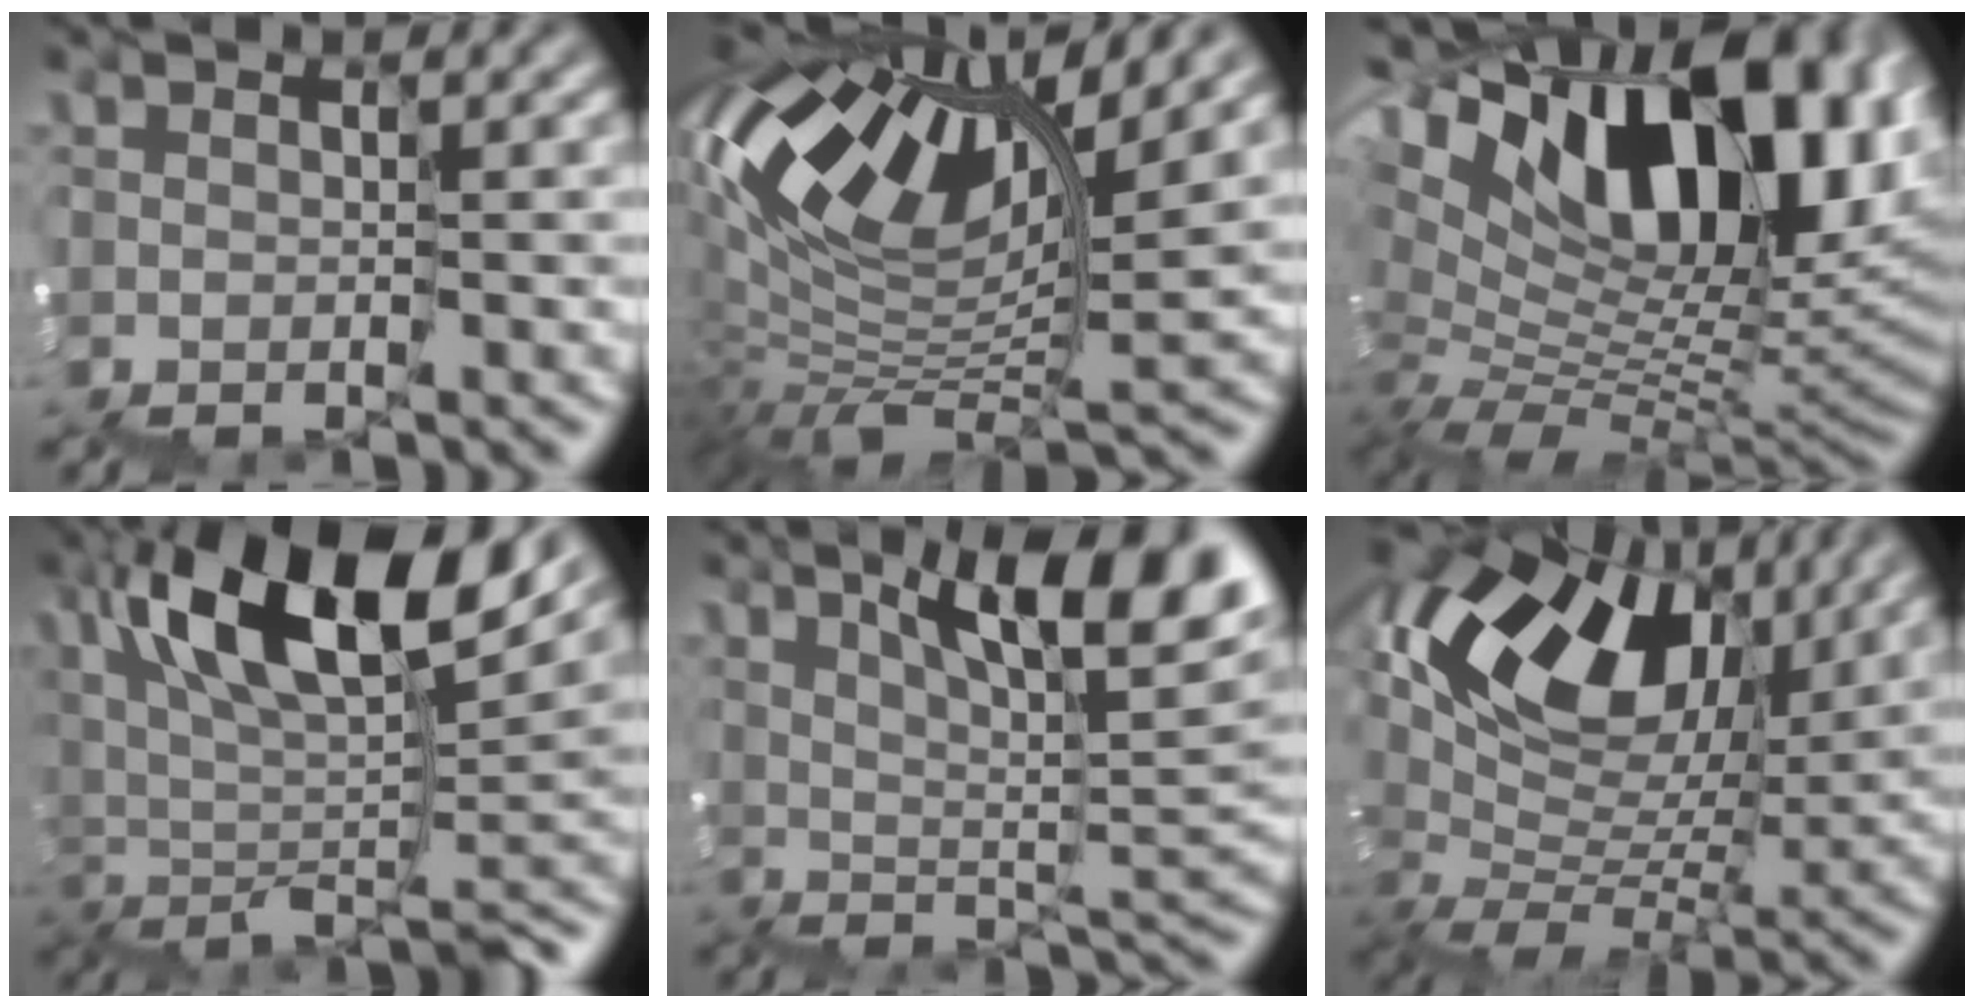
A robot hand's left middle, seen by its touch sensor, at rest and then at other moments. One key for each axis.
{"total": 10.3, "fx": 5.4, "fy": 2.8, "fz": 8.2, "tx": -0.176, "ty": 0.023, "tz": 0.097}
{"total": 15.0, "fx": 6.2, "fy": 7.9, "fz": 11.1, "tx": -0.195, "ty": 0.013, "tz": 0.122}
{"total": 11.8, "fx": 7.0, "fy": 2.7, "fz": 9.0, "tx": -0.145, "ty": 0.022, "tz": 0.122}
{"total": 9.1, "fx": 4.8, "fy": 1.1, "fz": 7.7, "tx": -0.102, "ty": 0.015, "tz": 0.085}
{"total": 11.2, "fx": 5.5, "fy": 6.3, "fz": 7.4, "tx": -0.139, "ty": 0.019, "tz": 0.101}